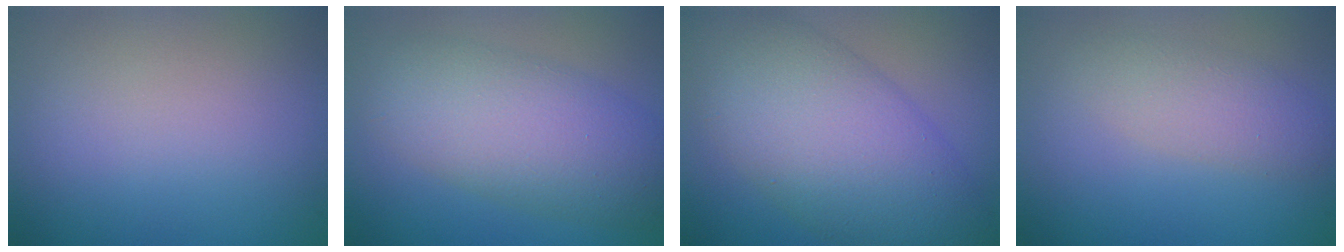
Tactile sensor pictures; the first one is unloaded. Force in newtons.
{"total": 7.6, "press": 7.6, "slide": 0.3}
{"total": 10.8, "press": 10.8, "slide": 0.2}
{"total": 2.8, "press": 2.7, "slide": 0.3}